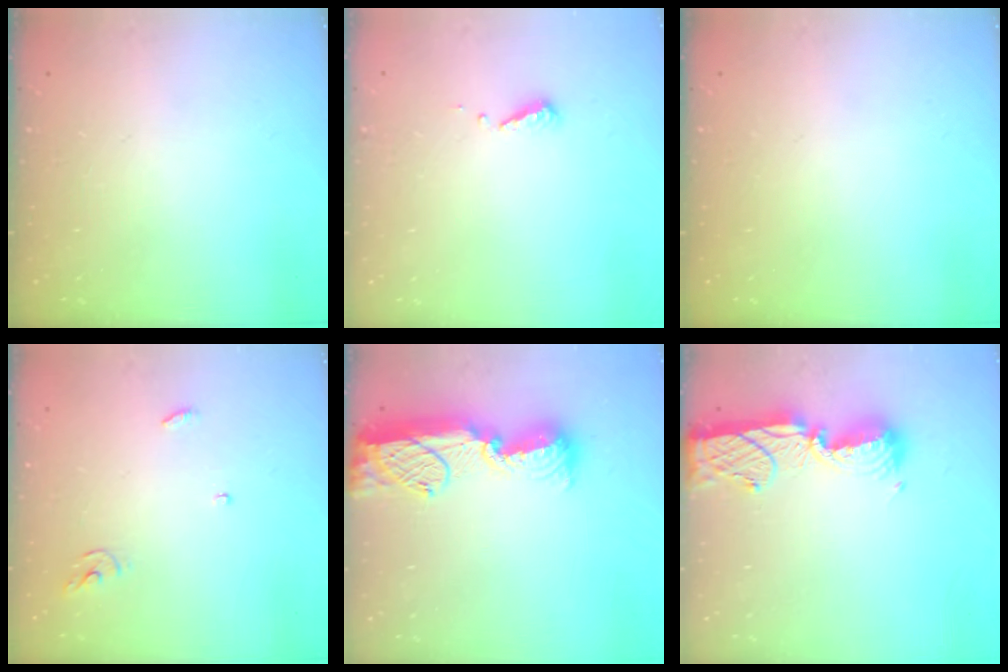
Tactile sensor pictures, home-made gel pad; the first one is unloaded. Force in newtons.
{"total": 4.2, "press": 4.2, "slide": 0.3}
{"total": 0.0}
{"total": 3.9, "press": 3.9, "slide": 0.4}
{"total": 17.4, "press": 16.6, "slide": 5.5}
{"total": 13.4, "press": 13.3, "slide": 1.0}